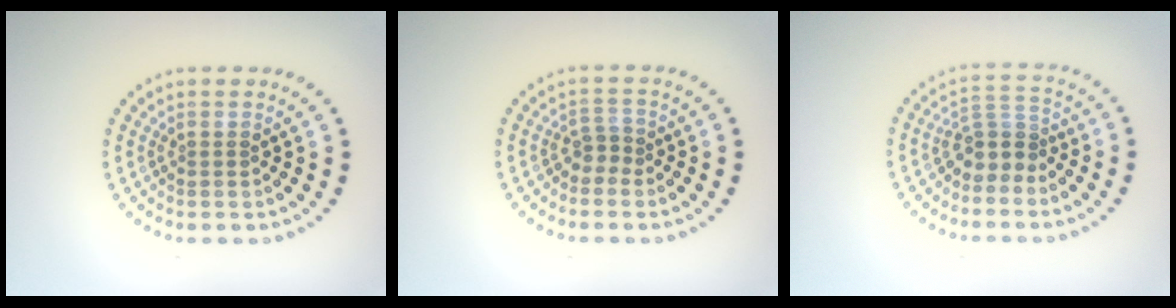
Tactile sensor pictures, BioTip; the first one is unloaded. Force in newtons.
{"total": 1.3, "press": 1.0, "slide": 0.9}
{"total": 2.8, "press": 2.2, "slide": 1.8}